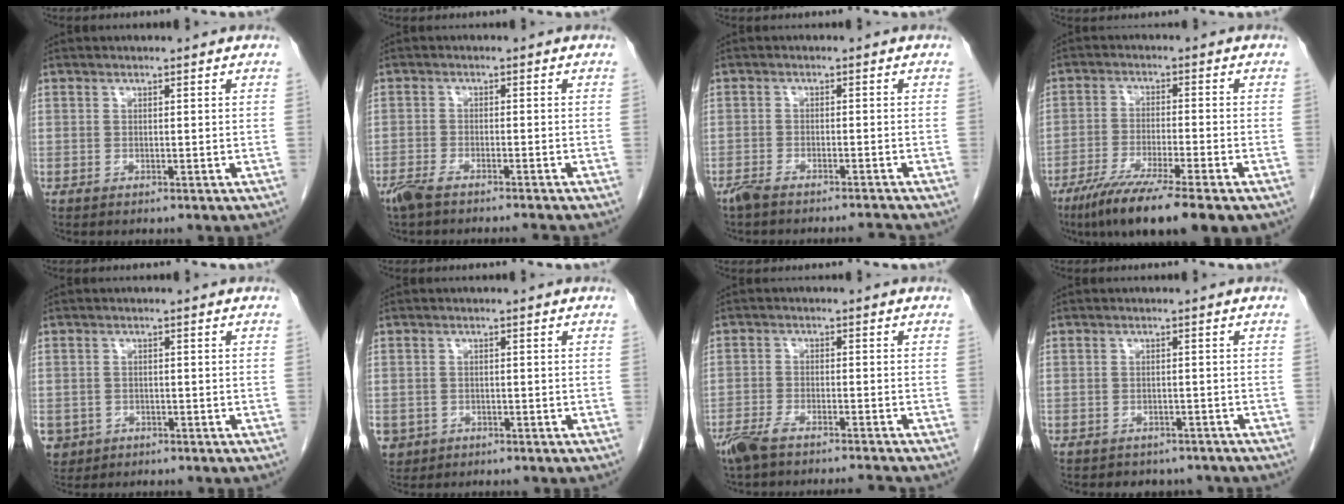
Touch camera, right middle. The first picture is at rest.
{"total": 5.4, "force": [-4.7, 0.2, 2.6], "torque": [-0.041, -0.012, -0.081]}
{"total": 3.9, "force": [-3.6, -0.3, 1.4], "torque": [-0.026, -0.008, -0.062]}
{"total": 11.8, "force": [-8.2, 0.6, 8.5], "torque": [-0.141, -0.030, -0.130]}
{"total": 4.7, "force": [-2.3, 4.0, 1.0], "torque": [-0.015, 0.003, -0.031]}
{"total": 4.2, "force": [-2.0, 3.6, 0.8], "torque": [-0.013, 0.003, -0.027]}
{"total": 7.4, "force": [-6.6, 0.1, 3.3], "torque": [-0.057, -0.010, -0.111]}
{"total": 5.6, "force": [-4.9, 2.7, 0.7], "torque": [-0.008, 0.008, -0.050]}